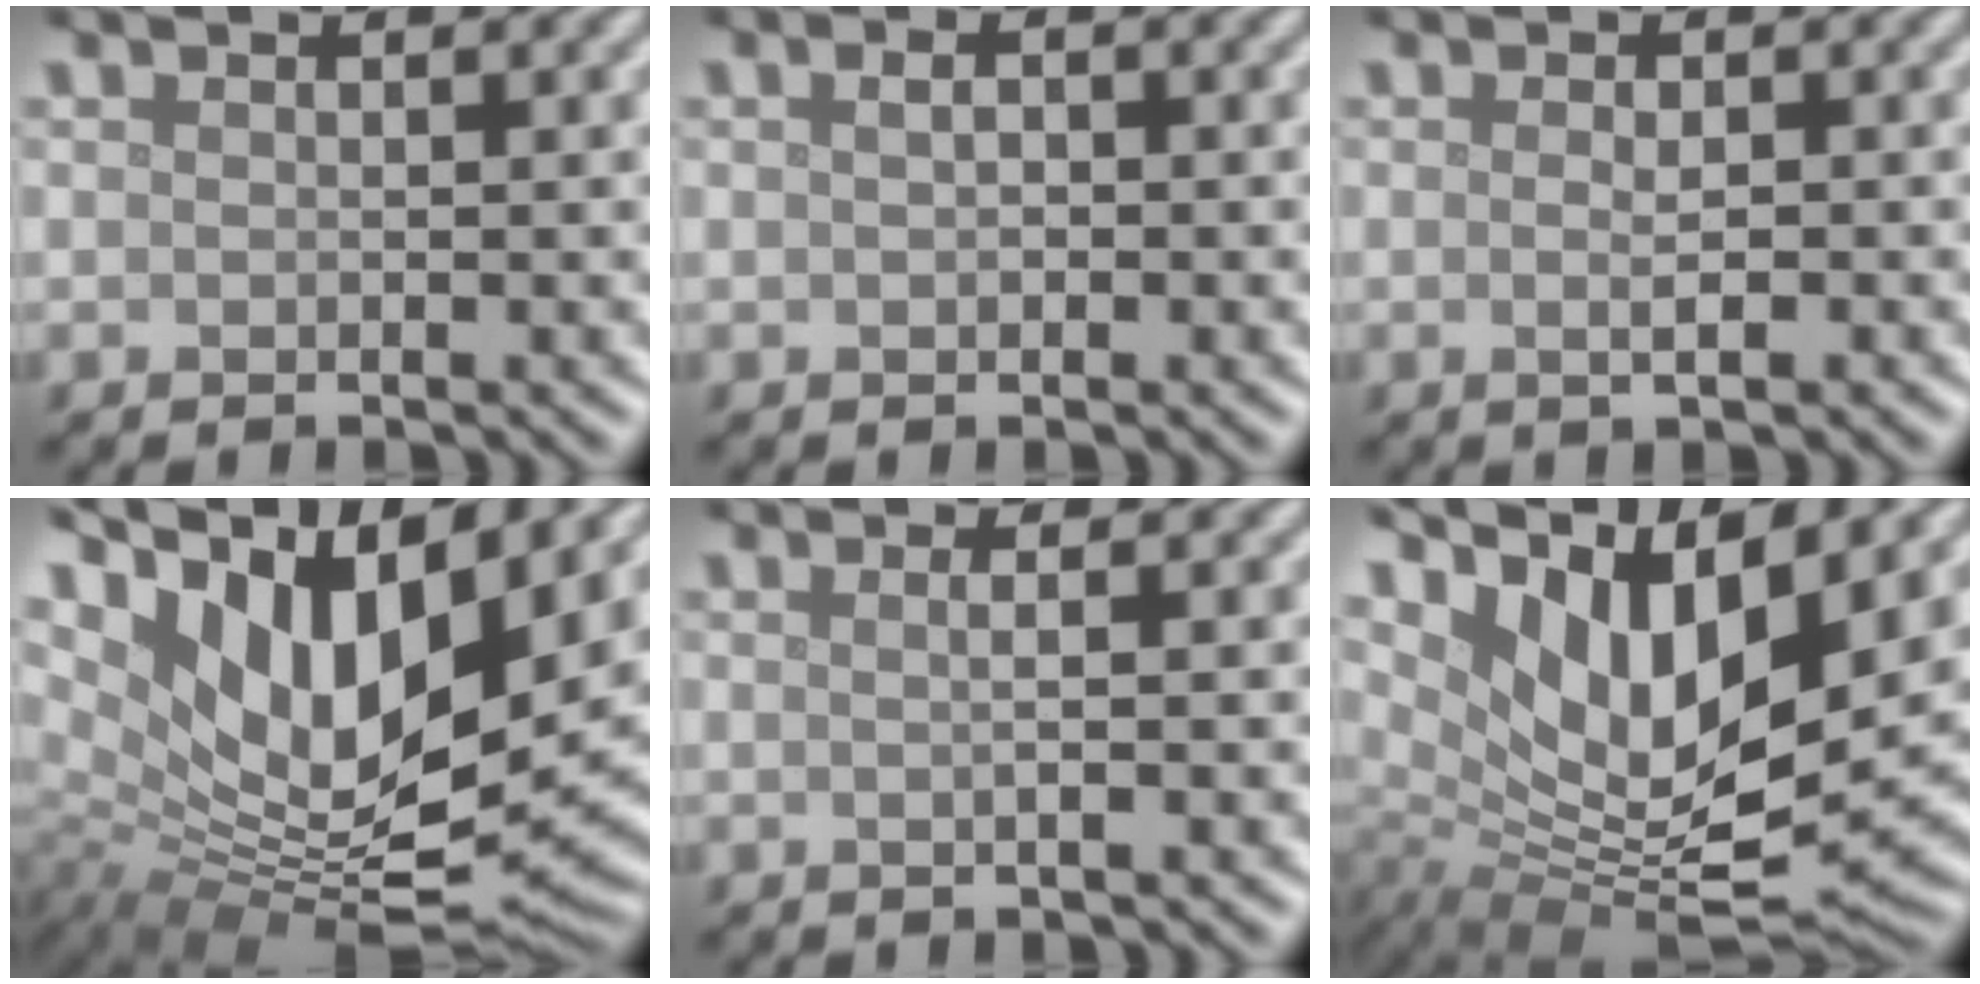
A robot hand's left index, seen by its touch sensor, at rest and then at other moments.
{"total": 1.8, "force": [0.5, 1.2, 1.3], "torque": [-0.016, 0.005, -0.003]}
{"total": 1.5, "force": [-0.1, 0.4, 1.4], "torque": [-0.027, -0.002, -0.003]}
{"total": 15.4, "force": [5.9, 6.6, 12.6], "torque": [-0.224, 0.004, 0.106]}
{"total": 2.1, "force": [0.5, 0.9, 1.9], "torque": [-0.012, 0.002, -0.018]}
{"total": 12.1, "force": [5.3, 4.4, 10.0], "torque": [-0.181, -0.005, 0.105]}